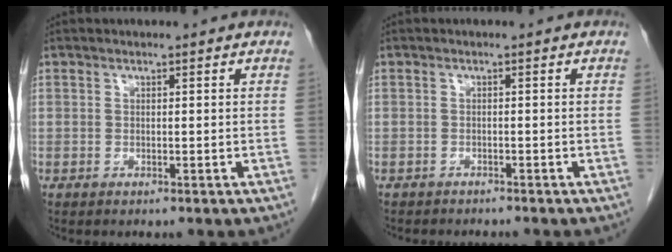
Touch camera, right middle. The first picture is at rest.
{"total": 2.9, "force": [-2.7, 0.7, 0.8], "torque": [-0.011, -0.004, -0.035]}